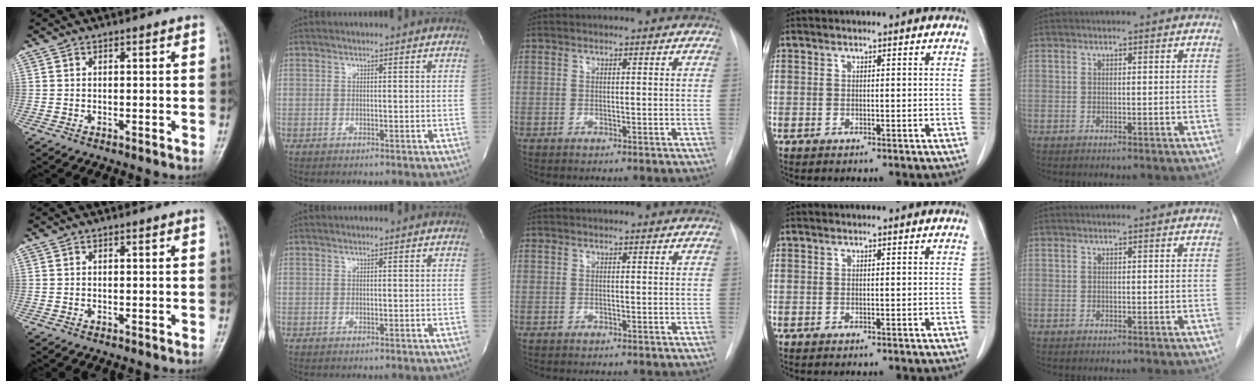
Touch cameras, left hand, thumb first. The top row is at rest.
{}